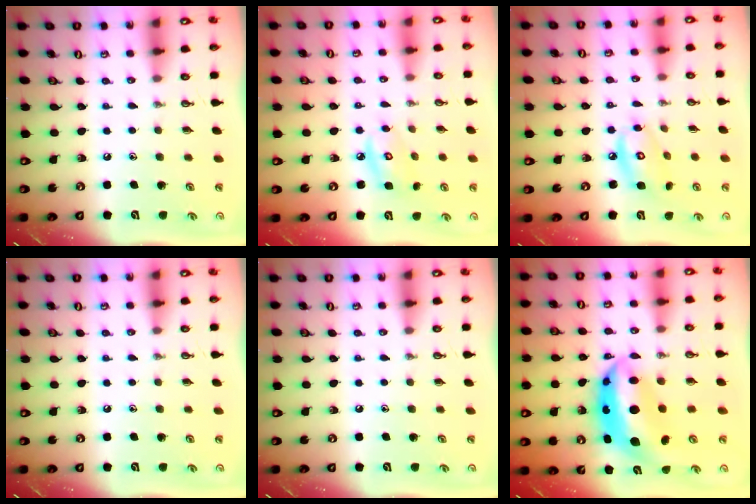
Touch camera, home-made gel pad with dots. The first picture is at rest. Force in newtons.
{"total": 6.2, "press": 6.2, "slide": 0.2}
{"total": 9.3, "press": 9.3, "slide": 0.6}
{"total": 0.0}
{"total": 0.0}
{"total": 12.0, "press": 11.9, "slide": 1.3}